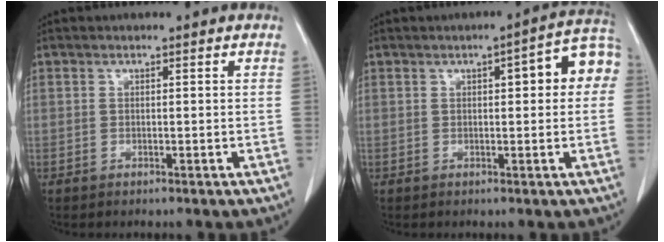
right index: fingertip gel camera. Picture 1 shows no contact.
{"total": 7.8, "force": [1.6, 2.0, 7.3], "torque": [-0.088, 0.027, 0.013]}